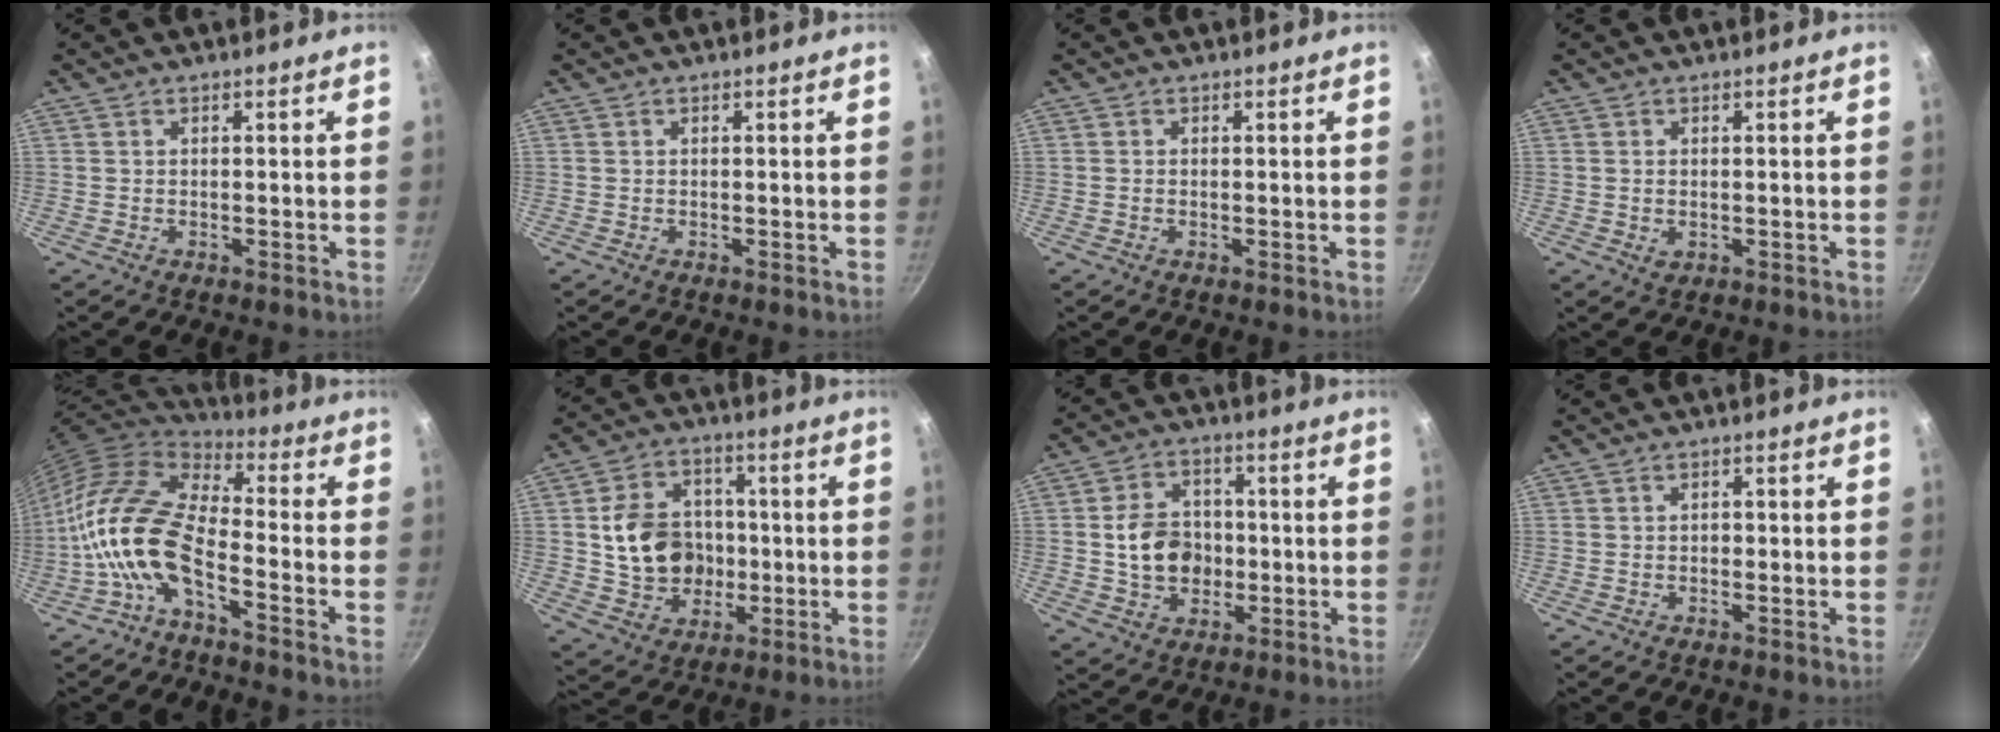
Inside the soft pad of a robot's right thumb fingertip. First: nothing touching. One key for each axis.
{"total": 0.0}
{"total": 0.0}
{"total": 1.6, "fx": 0.0, "fy": 1.2, "fz": 1.1, "tx": -0.016, "ty": -0.003, "tz": 0.001}
{"total": 14.1, "fx": -5.3, "fy": 6.4, "fz": 11.4, "tx": -0.217, "ty": 0.050, "tz": -0.121}
{"total": 14.6, "fx": -0.1, "fy": 12.1, "fz": 8.1, "tx": -0.108, "ty": 0.021, "tz": 0.008}
{"total": 10.8, "fx": -0.5, "fy": 8.6, "fz": 6.5, "tx": -0.081, "ty": 0.016, "tz": -0.007}
{"total": 0.9, "fx": -0.1, "fy": 0.7, "fz": 0.6, "tx": -0.007, "ty": 0.004, "tz": -0.004}